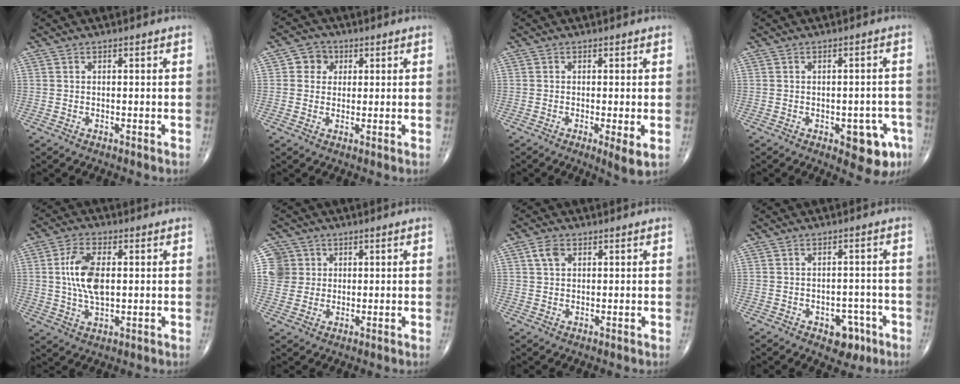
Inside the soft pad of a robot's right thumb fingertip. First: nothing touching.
{"total": 4.1, "force": [1.1, 3.7, 1.3], "torque": [0.002, 0.003, 0.011]}
{"total": 3.7, "force": [-0.8, 0.6, 3.6], "torque": [-0.065, -0.015, -0.015]}
{"total": 8.0, "force": [-3.4, 3.7, 6.3], "torque": [-0.049, 0.013, -0.033]}
{"total": 9.4, "force": [1.1, 4.7, 8.1], "torque": [-0.163, -0.001, 0.022]}
{"total": 5.4, "force": [1.5, 5.1, 0.4], "torque": [0.019, 0.000, 0.027]}
{"total": 3.0, "force": [1.3, 2.0, 1.9], "torque": [-0.032, 0.002, 0.024]}
{"total": 5.5, "force": [-2.8, 3.6, 3.2], "torque": [-0.014, 0.021, -0.031]}